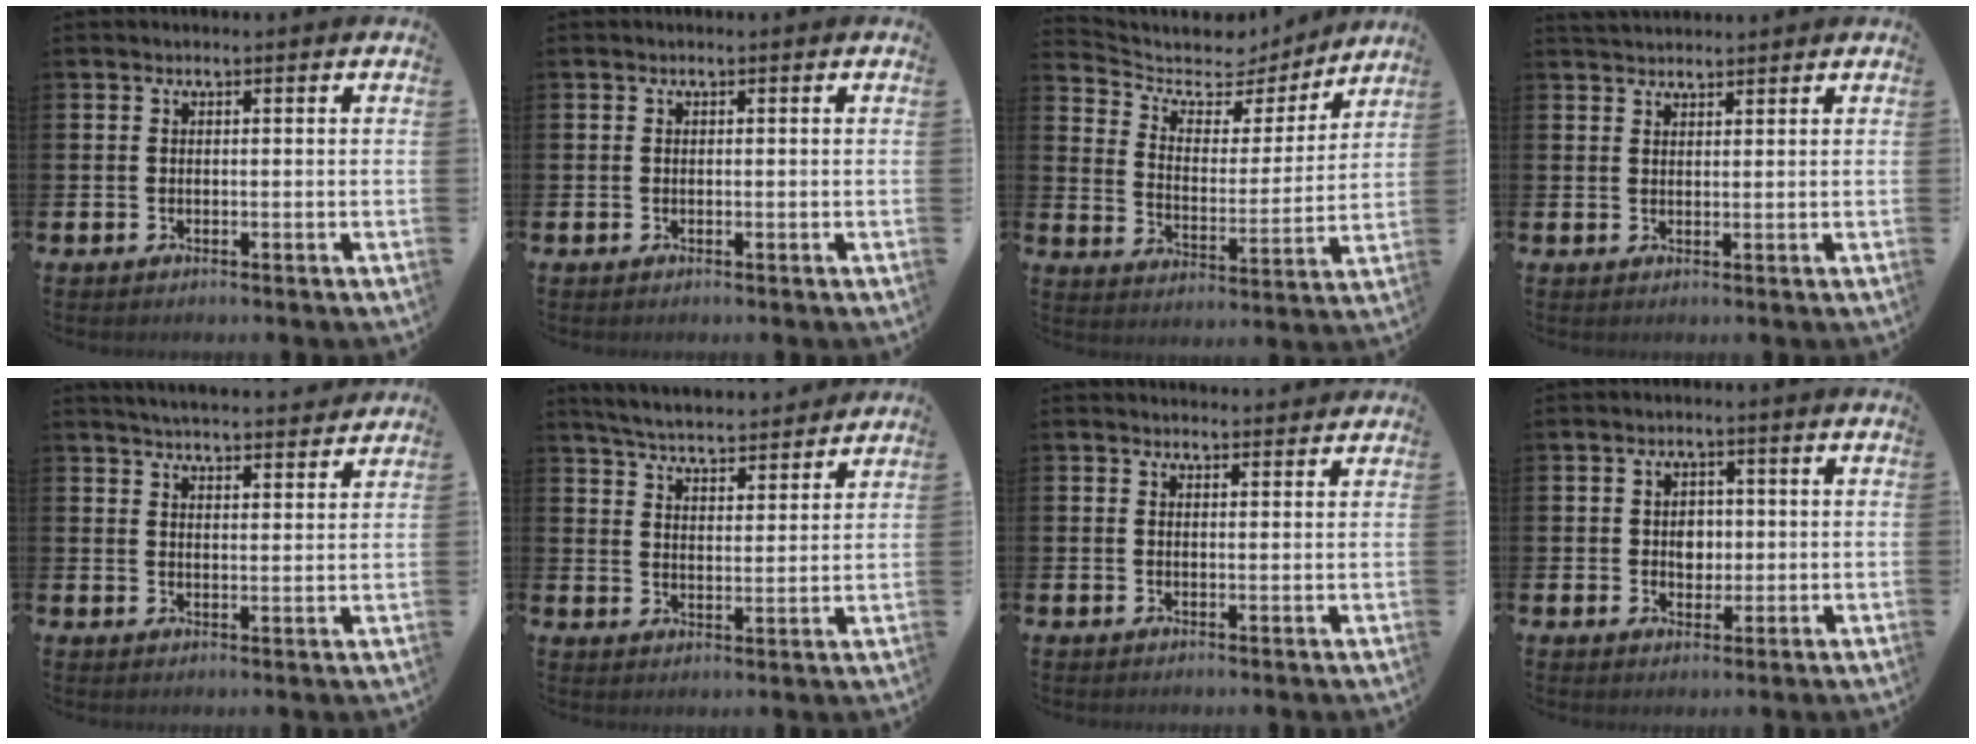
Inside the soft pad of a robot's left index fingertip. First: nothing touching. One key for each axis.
{"total": 0.0}
{"total": 6.3, "fx": 5.3, "fy": 2.9, "fz": 1.5, "tx": -0.058, "ty": -0.042, "tz": 0.086}
{"total": 2.3, "fx": 2.2, "fy": 0.6, "fz": 0.1, "tx": 0.004, "ty": -0.010, "tz": 0.040}
{"total": 4.7, "fx": 4.7, "fy": 0.1, "fz": 0.2, "tx": -0.013, "ty": -0.031, "tz": 0.083}
{"total": 5.7, "fx": 5.6, "fy": 0.6, "fz": 0.7, "tx": -0.038, "ty": -0.038, "tz": 0.098}
{"total": 2.0, "fx": 2.0, "fy": 0.3, "fz": -0.1, "tx": 0.010, "ty": -0.012, "tz": 0.034}
{"total": 2.8, "fx": 0.3, "fy": 2.3, "fz": 1.5, "tx": -0.010, "ty": 0.000, "tz": -0.002}